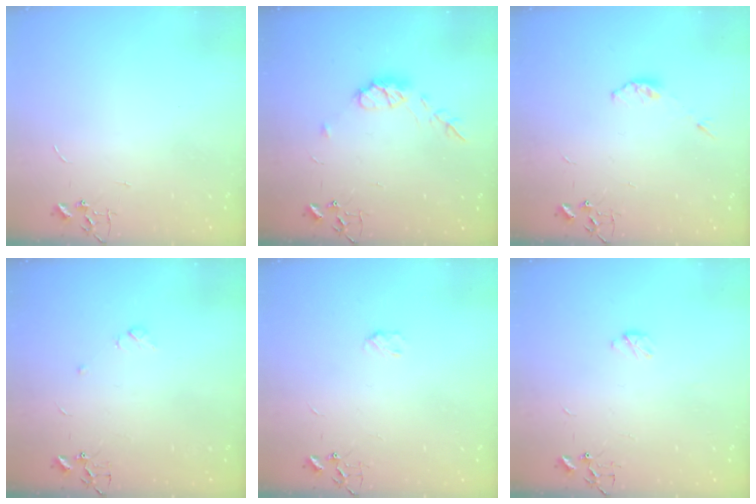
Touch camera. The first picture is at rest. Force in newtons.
{"total": 8.5, "press": 8.4, "slide": 0.5}
{"total": 3.3, "press": 3.3, "slide": 0.6}
{"total": 3.6, "press": 3.5, "slide": 0.7}
{"total": 3.1, "press": 3.1, "slide": 0.5}
{"total": 3.2, "press": 3.2, "slide": 0.4}